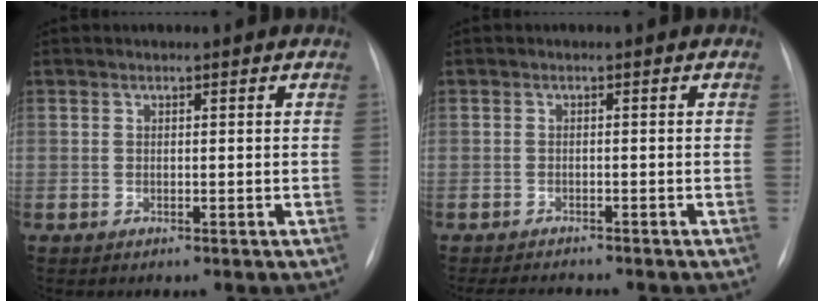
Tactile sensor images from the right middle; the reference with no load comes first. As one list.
[{"total": 4.6, "force": [-4.4, 0.6, 1.4], "torque": [-0.018, -0.007, -0.065]}]